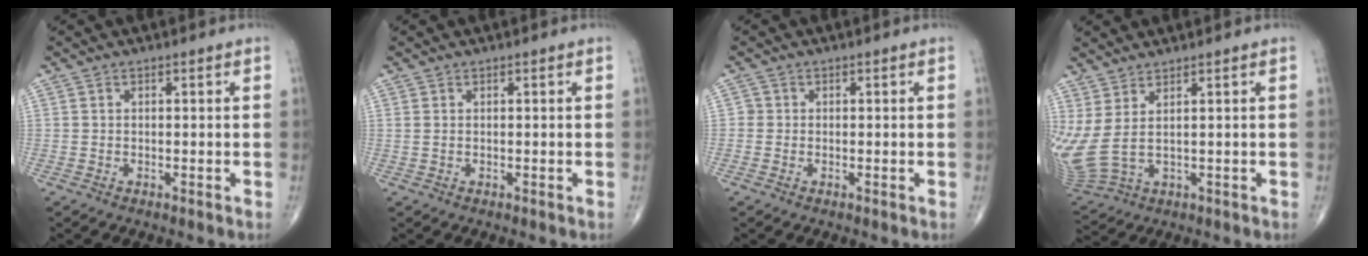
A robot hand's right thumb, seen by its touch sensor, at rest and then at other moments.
{"total": 0.6, "force": [0.2, 0.2, 0.5], "torque": [-0.016, 0.007, 0.008]}
{"total": 1.0, "force": [-0.1, 0.9, 0.1], "torque": [0.005, 0.003, -0.003]}
{"total": 9.4, "force": [2.4, 3.3, 8.5], "torque": [-0.232, -0.014, 0.066]}